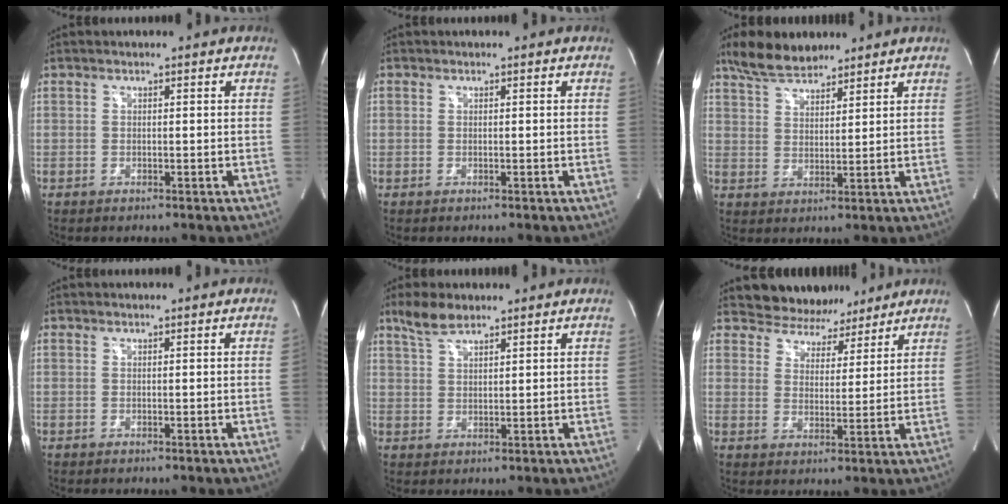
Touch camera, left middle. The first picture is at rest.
{"total": 0.0}
{"total": 7.7, "force": [6.5, 2.6, 3.1], "torque": [-0.067, 0.016, 0.126]}
{"total": 0.5, "force": [0.0, -0.2, 0.5], "torque": [-0.007, 0.000, -0.002]}
{"total": 4.5, "force": [3.6, 1.2, 2.4], "torque": [-0.061, 0.010, 0.074]}
{"total": 7.7, "force": [7.0, 3.3, 0.7], "torque": [-0.007, 0.006, 0.102]}